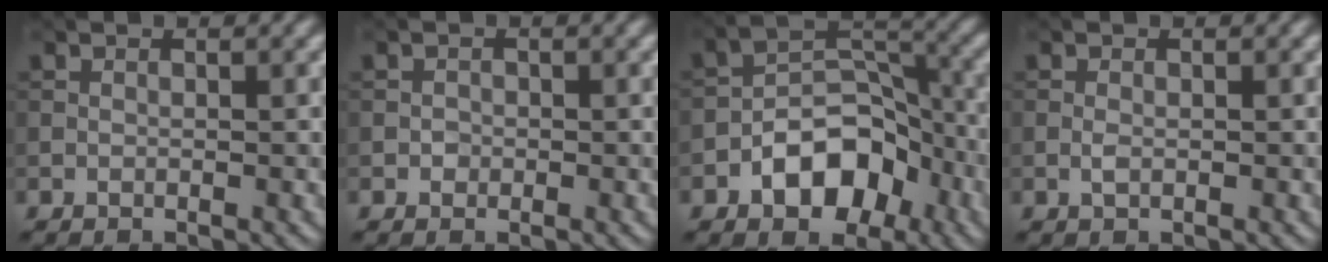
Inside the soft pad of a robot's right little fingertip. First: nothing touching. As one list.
[{"total": 0.8, "force": [-0.3, 0.7, 0.1], "torque": [0.003, -0.002, -0.006]}, {"total": 7.4, "force": [-3.5, 4.4, 4.7], "torque": [-0.060, 0.009, -0.064]}, {"total": 0.8, "force": [-0.2, 0.5, 0.6], "torque": [-0.017, -0.001, -0.006]}]